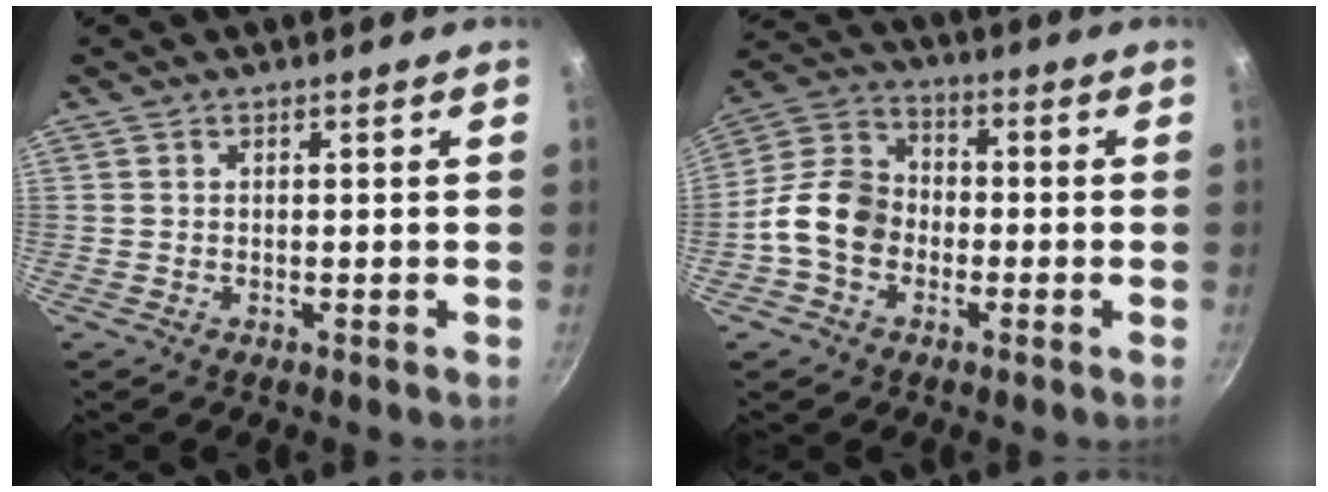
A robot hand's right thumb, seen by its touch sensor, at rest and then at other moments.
{"total": 11.1, "force": [-2.9, 8.6, 6.5], "torque": [-0.092, 0.033, -0.075]}